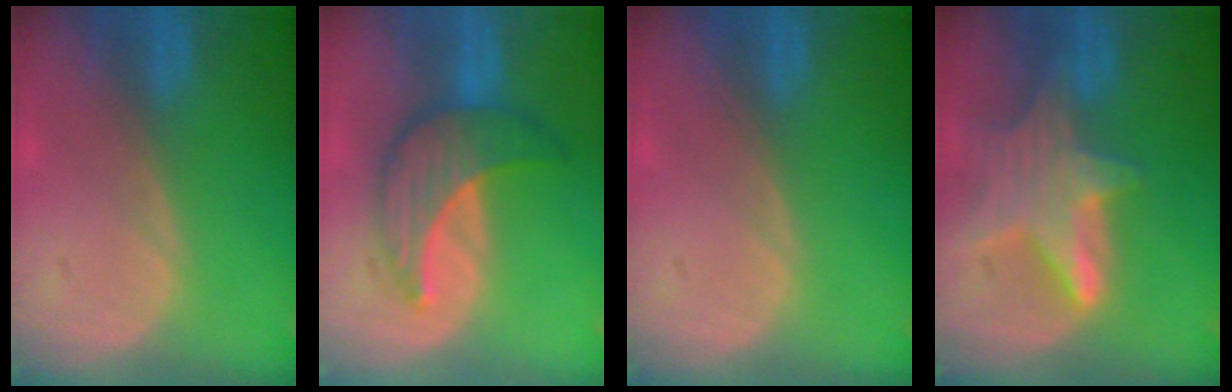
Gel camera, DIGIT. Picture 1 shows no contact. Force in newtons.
{"total": 7.1, "press": 7.1, "slide": 0.1}
{"total": 0.0}
{"total": 7.5, "press": 7.0, "slide": 2.9}